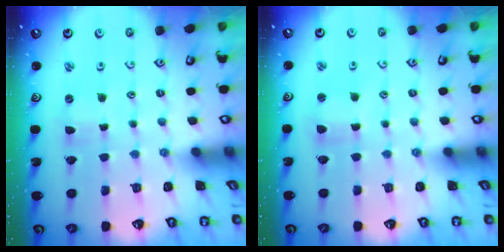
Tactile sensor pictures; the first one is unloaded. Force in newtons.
{"total": 2.0, "press": 2.0, "slide": 0.3}